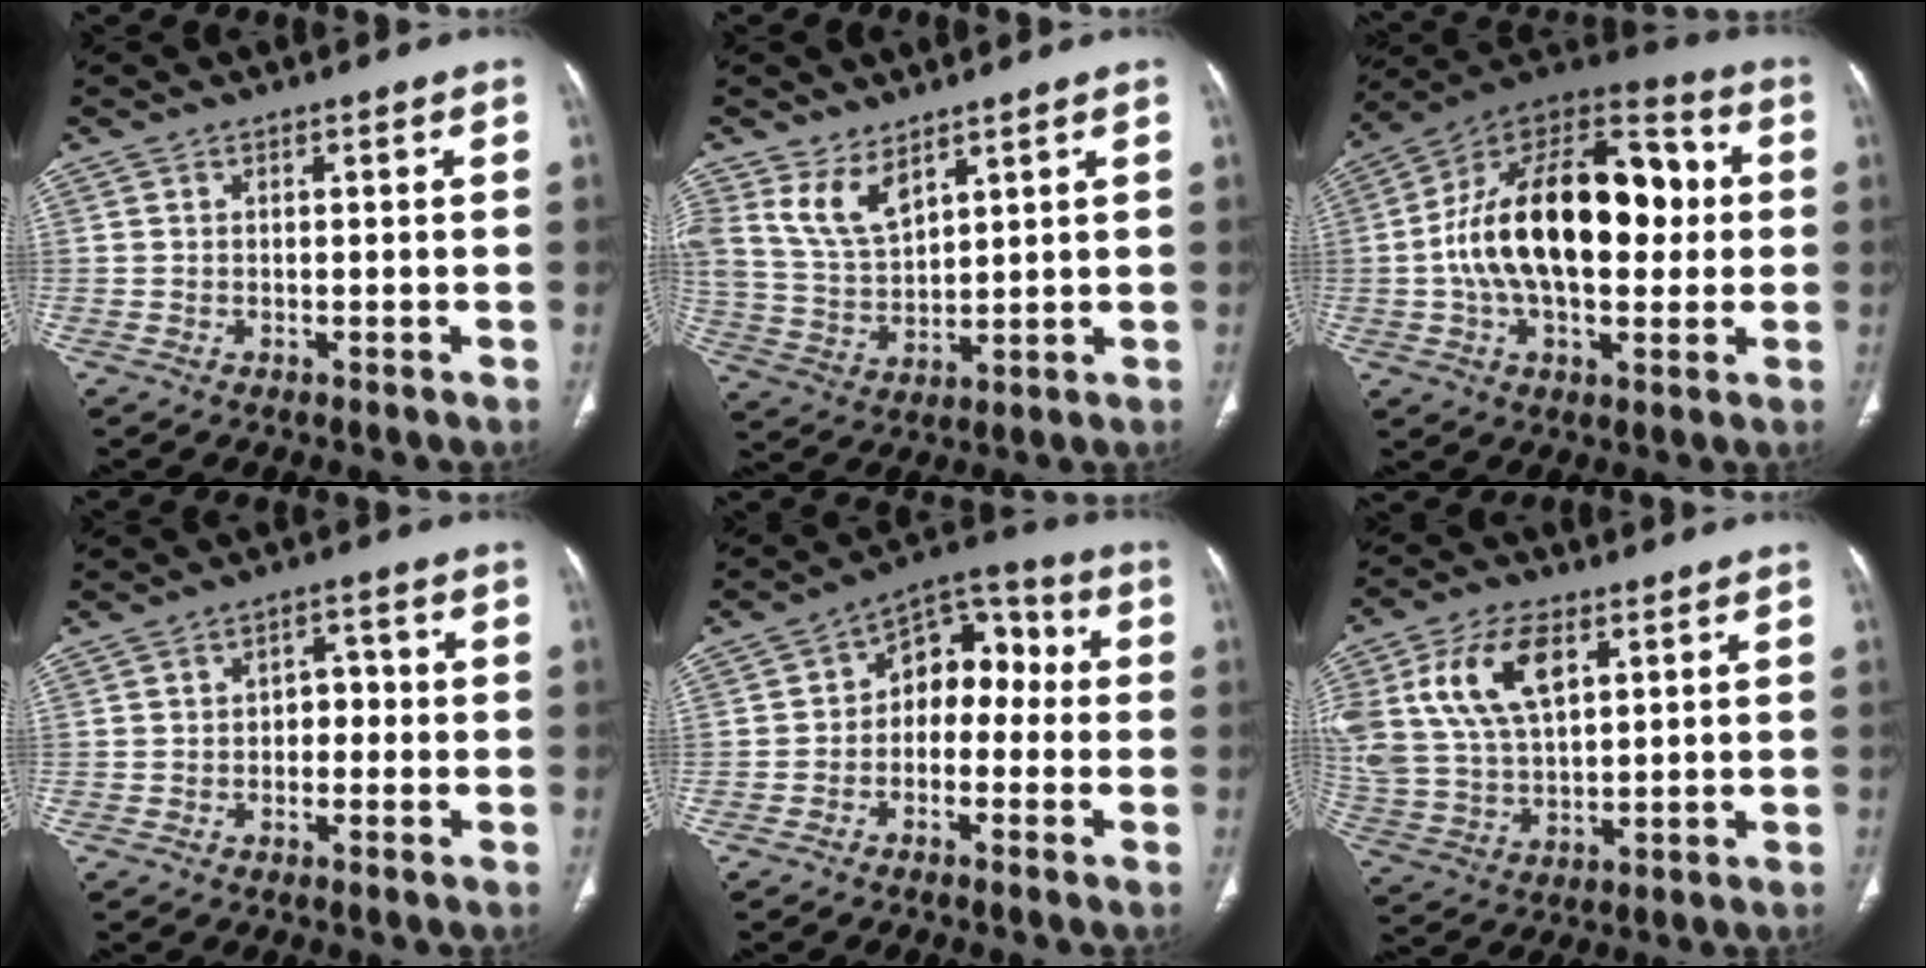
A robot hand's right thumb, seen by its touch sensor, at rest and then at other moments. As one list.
[{"total": 8.1, "force": [5.2, 4.0, 4.8], "torque": [-0.083, -0.030, 0.115]}, {"total": 26.7, "force": [1.3, 14.5, 22.4], "torque": [-0.354, 0.031, 0.014]}, {"total": 3.6, "force": [-0.6, 2.7, 2.4], "torque": [-0.013, 0.017, -0.016]}, {"total": 10.0, "force": [-0.9, 7.1, 6.9], "torque": [-0.057, 0.049, -0.033]}, {"total": 16.0, "force": [6.0, 8.9, 11.9], "torque": [-0.230, -0.007, 0.122]}]